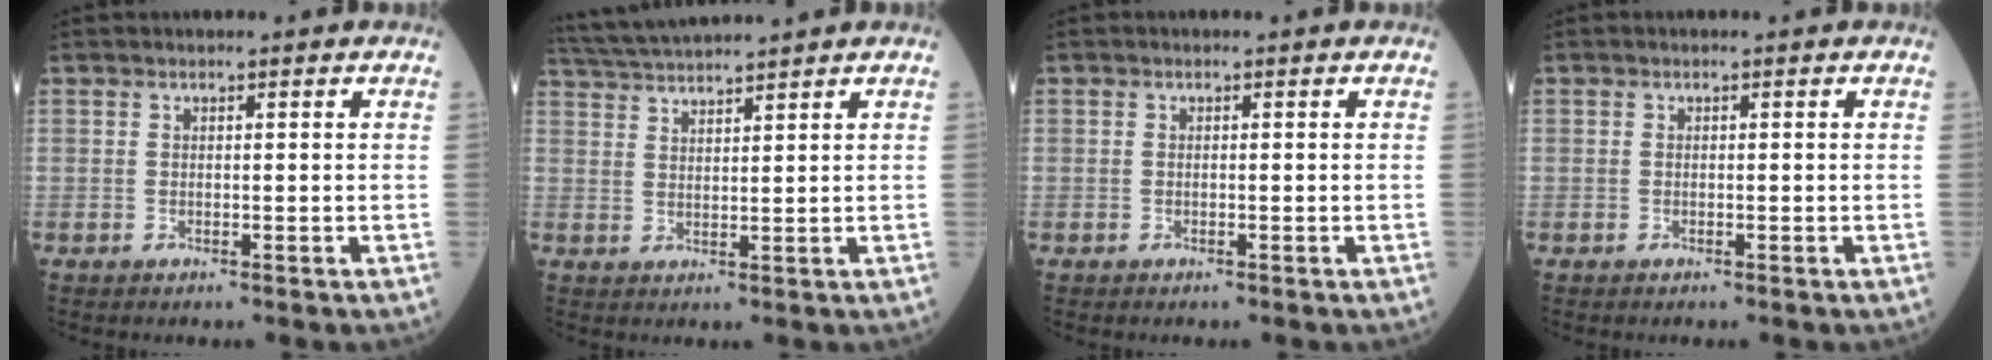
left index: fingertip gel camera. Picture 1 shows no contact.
{"total": 7.3, "force": [6.8, -1.3, 2.1], "torque": [-0.047, 0.025, 0.129]}
{"total": 0.0}
{"total": 0.0}